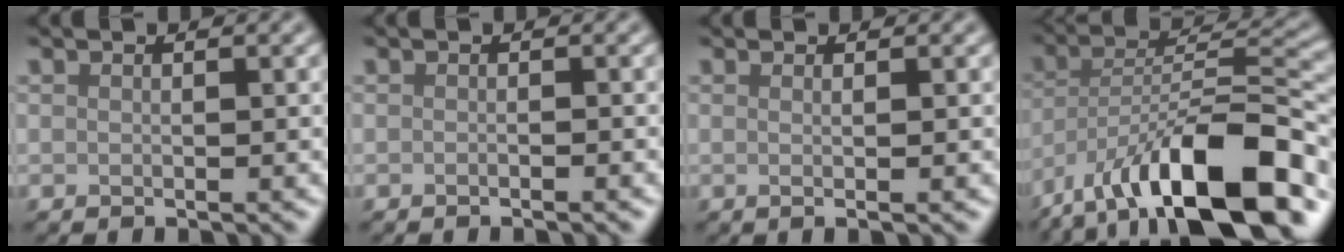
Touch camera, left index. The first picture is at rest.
{"total": 0.7, "force": [-0.4, 0.1, 0.6], "torque": [-0.006, -0.003, -0.009]}
{"total": 1.8, "force": [0.2, 0.6, 1.7], "torque": [-0.023, -0.003, -0.013]}
{"total": 15.2, "force": [-9.7, 5.5, 10.3], "torque": [-0.160, 0.010, -0.164]}